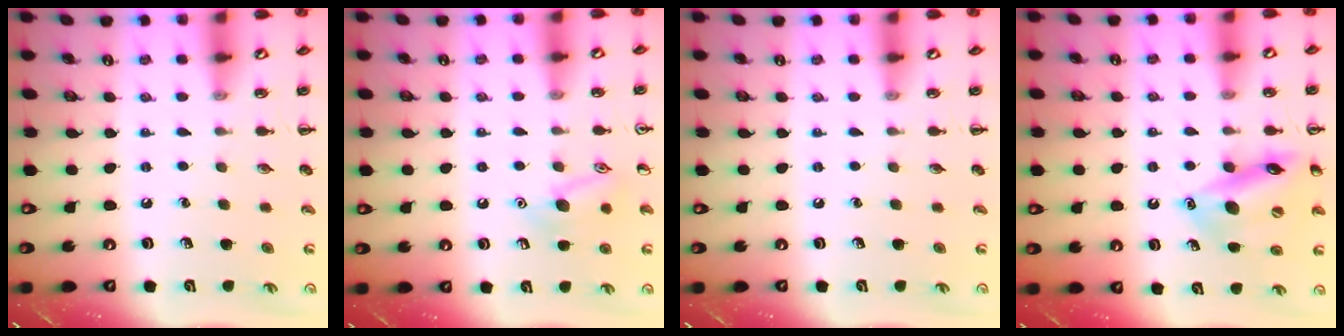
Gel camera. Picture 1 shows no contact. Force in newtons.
{"total": 9.9, "press": 9.9, "slide": 0.8}
{"total": 0.0}
{"total": 15.4, "press": 15.1, "slide": 3.2}